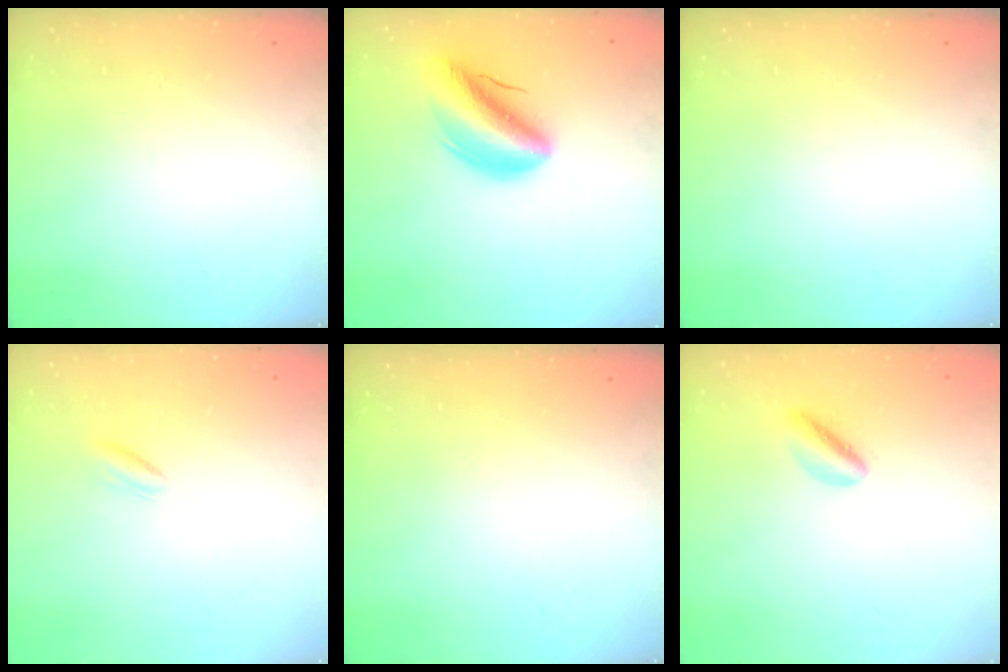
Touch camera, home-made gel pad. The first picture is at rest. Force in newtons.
{"total": 10.9, "press": 10.5, "slide": 2.9}
{"total": 0.0}
{"total": 3.3, "press": 3.1, "slide": 1.2}
{"total": 0.0}
{"total": 4.3, "press": 4.1, "slide": 1.4}